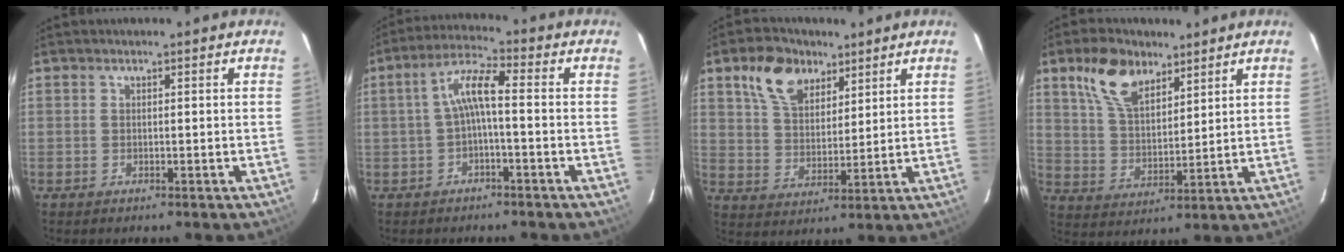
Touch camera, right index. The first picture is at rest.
{"total": 5.9, "force": [-1.0, 1.0, 5.7], "torque": [-0.125, 0.018, -0.018]}
{"total": 10.9, "force": [6.5, 6.4, 5.9], "torque": [-0.115, 0.029, 0.122]}
{"total": 11.2, "force": [7.0, 5.9, 6.5], "torque": [-0.123, 0.020, 0.138]}